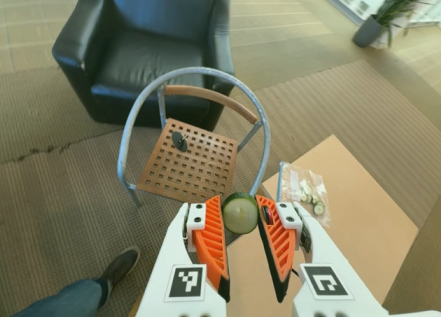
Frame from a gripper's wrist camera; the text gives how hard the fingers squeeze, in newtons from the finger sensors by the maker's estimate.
{"total": 6.8, "left": 6.8, "right": 6.9}